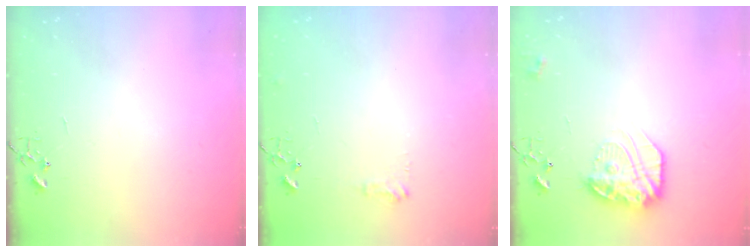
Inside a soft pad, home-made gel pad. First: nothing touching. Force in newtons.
{"total": 6.9, "press": 6.9, "slide": 0.9}
{"total": 17.7, "press": 17.6, "slide": 1.0}